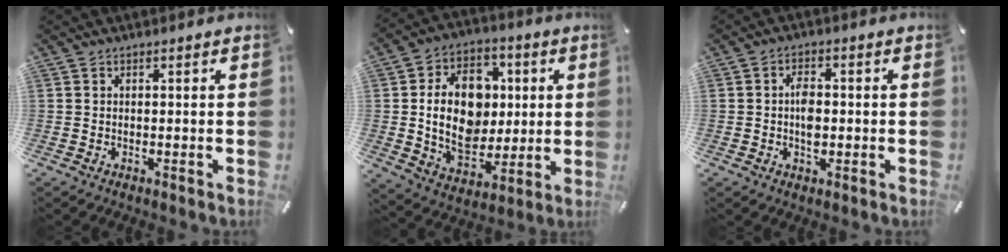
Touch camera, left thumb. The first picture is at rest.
{"total": 17.5, "force": [1.4, 13.8, 10.7], "torque": [-0.198, 0.000, 0.032]}
{"total": 4.1, "force": [-0.4, 2.4, 3.3], "torque": [-0.054, 0.003, -0.008]}